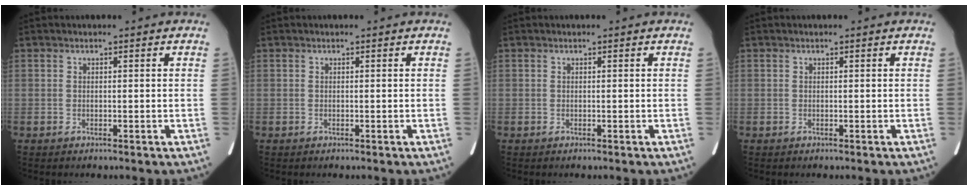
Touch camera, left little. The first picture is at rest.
{"total": 0.0}
{"total": 0.0}
{"total": 0.0}